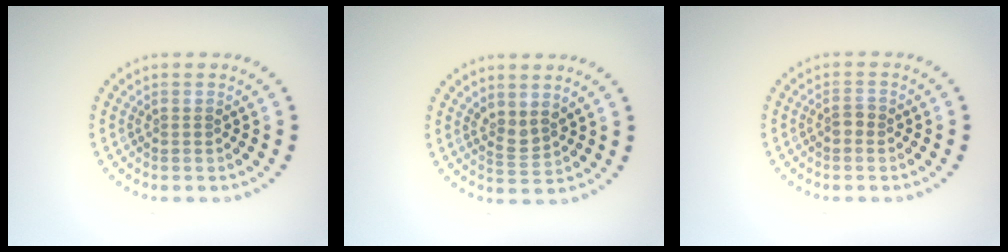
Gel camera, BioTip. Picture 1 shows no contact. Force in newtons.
{"total": 1.9, "press": 1.5, "slide": 1.2}
{"total": 1.1, "press": 1.0, "slide": 0.2}